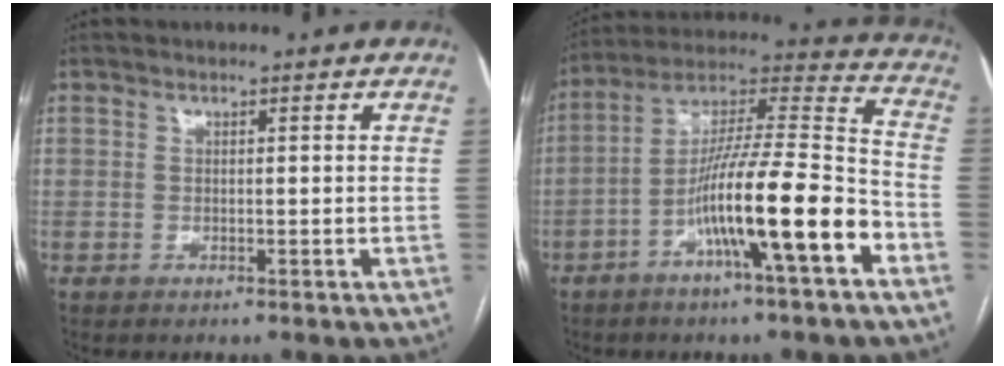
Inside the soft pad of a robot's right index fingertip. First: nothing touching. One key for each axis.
{"total": 17.8, "fx": -7.4, "fy": 0.9, "fz": 16.2, "tx": -0.280, "ty": 0.002, "tz": -0.127}